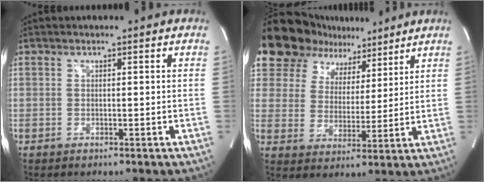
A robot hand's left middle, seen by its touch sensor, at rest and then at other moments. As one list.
[{"total": 14.9, "force": [11.4, 8.3, 4.7], "torque": [-0.081, 0.035, 0.188]}]